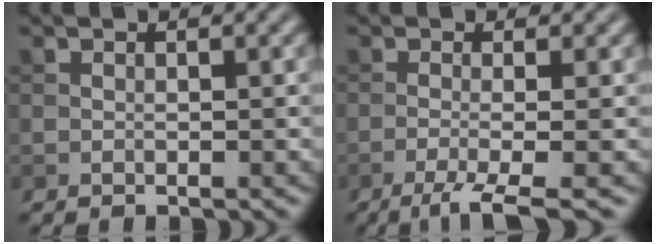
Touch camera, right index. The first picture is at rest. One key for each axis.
{"total": 4.2, "fx": -2.1, "fy": 0.8, "fz": 3.6, "tx": -0.055, "ty": -0.002, "tz": -0.047}